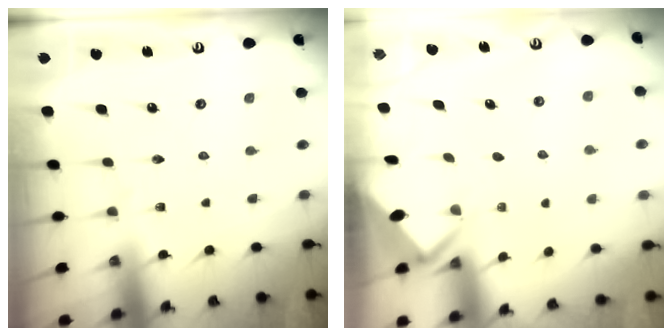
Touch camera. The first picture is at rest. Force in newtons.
{"total": 2.8, "press": 2.8, "slide": 0.2}